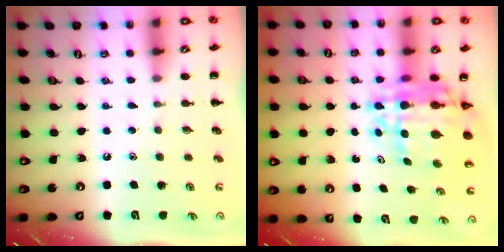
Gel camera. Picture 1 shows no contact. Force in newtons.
{"total": 12.0, "press": 11.4, "slide": 3.8}